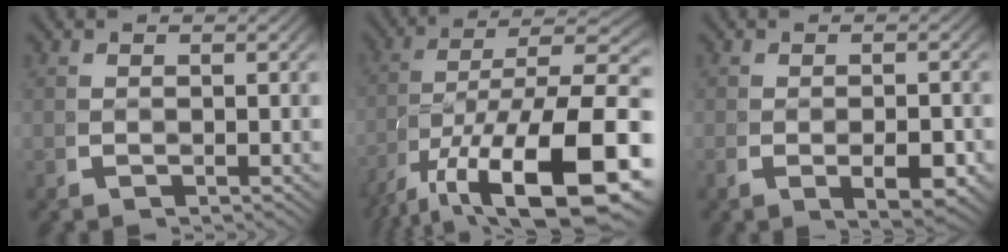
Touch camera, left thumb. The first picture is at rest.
{"total": 14.3, "force": [-2.5, 7.8, 11.7], "torque": [-0.207, -0.062, 0.001]}
{"total": 3.6, "force": [-0.2, 1.9, 3.1], "torque": [-0.056, -0.010, -0.002]}